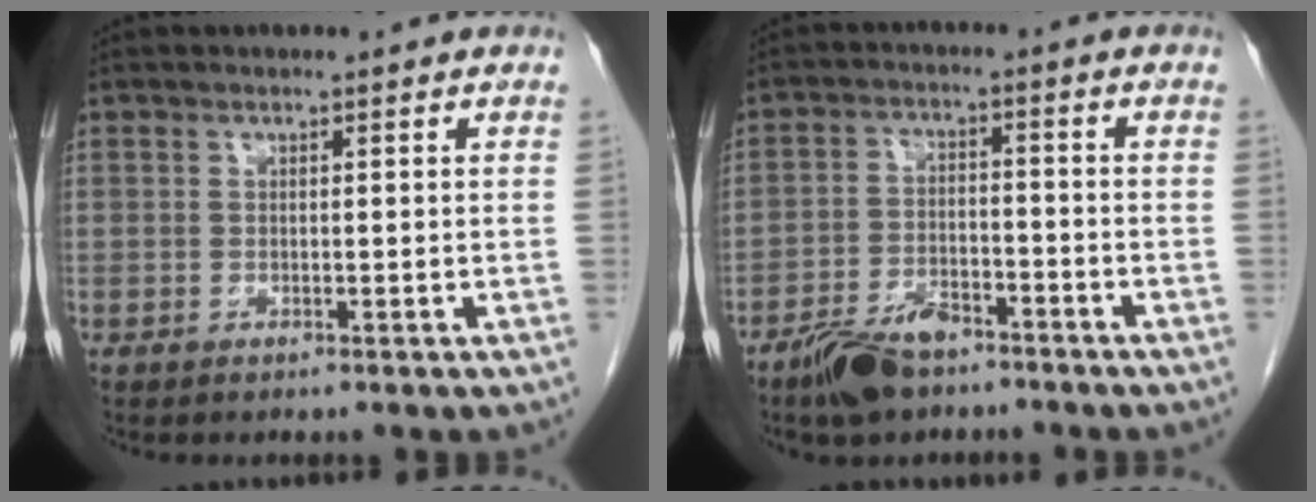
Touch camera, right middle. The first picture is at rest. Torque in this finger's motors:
{"motor_torque": [0.11, -0.07, 0.11, 0.02]}